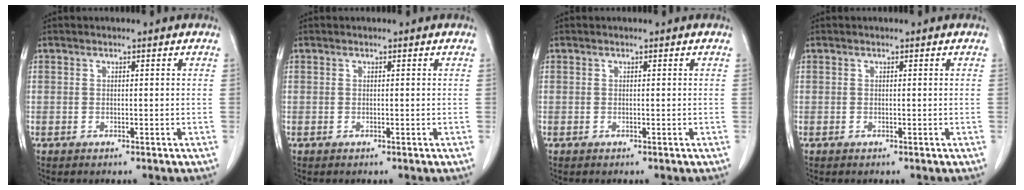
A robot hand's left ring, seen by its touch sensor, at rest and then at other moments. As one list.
[{"total": 0.0}, {"total": 0.0}, {"total": 0.0}]